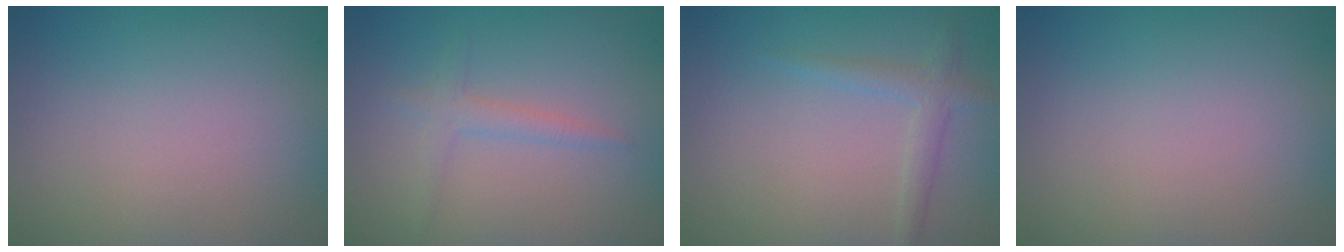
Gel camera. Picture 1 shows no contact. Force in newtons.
{"total": 1.6, "press": 1.6, "slide": 0.1}
{"total": 1.8, "press": 1.8, "slide": 0.0}
{"total": 0.0}